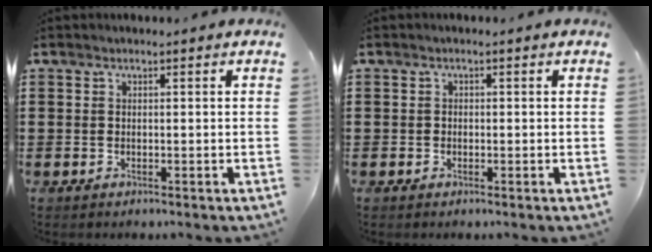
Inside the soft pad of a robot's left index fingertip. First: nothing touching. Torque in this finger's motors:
{"motor_torque": [-0.64, 0.98, 0.01, -0.01]}